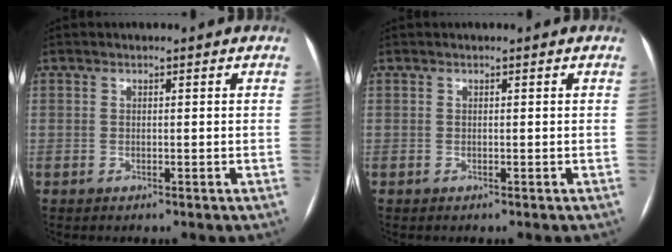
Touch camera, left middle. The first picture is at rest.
{"total": 0.0}